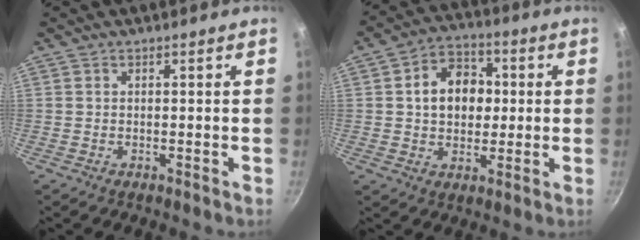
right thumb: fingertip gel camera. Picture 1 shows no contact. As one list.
[{"total": 11.1, "force": [1.2, 8.5, 7.0], "torque": [-0.075, 0.014, 0.010]}]